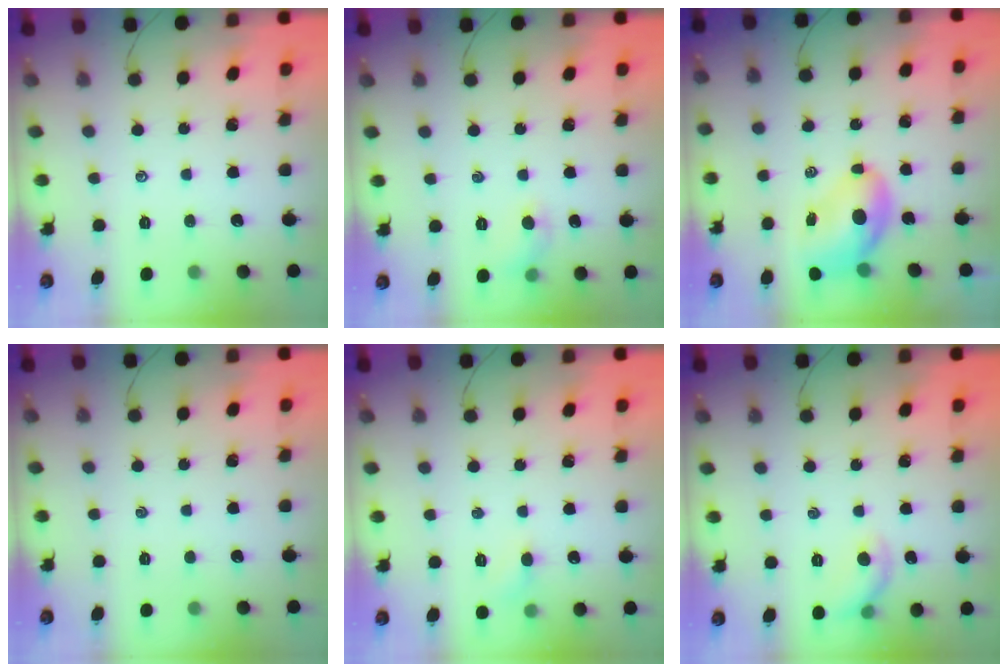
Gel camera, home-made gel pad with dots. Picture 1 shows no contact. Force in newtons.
{"total": 5.9, "press": 5.6, "slide": 1.8}
{"total": 7.9, "press": 7.7, "slide": 1.7}
{"total": 0.0}
{"total": 3.6, "press": 3.4, "slide": 1.2}
{"total": 6.9, "press": 6.8, "slide": 0.9}